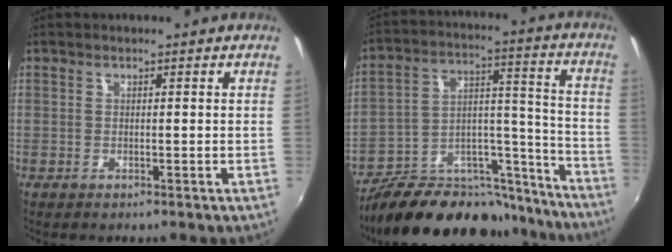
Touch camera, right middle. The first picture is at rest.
{"total": 24.7, "force": [-20.6, 9.5, 9.8], "torque": [-0.154, 0.049, -0.291]}